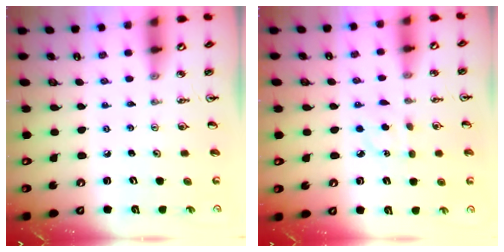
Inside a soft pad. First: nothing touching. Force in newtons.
{"total": 3.2, "press": 3.2, "slide": 0.6}